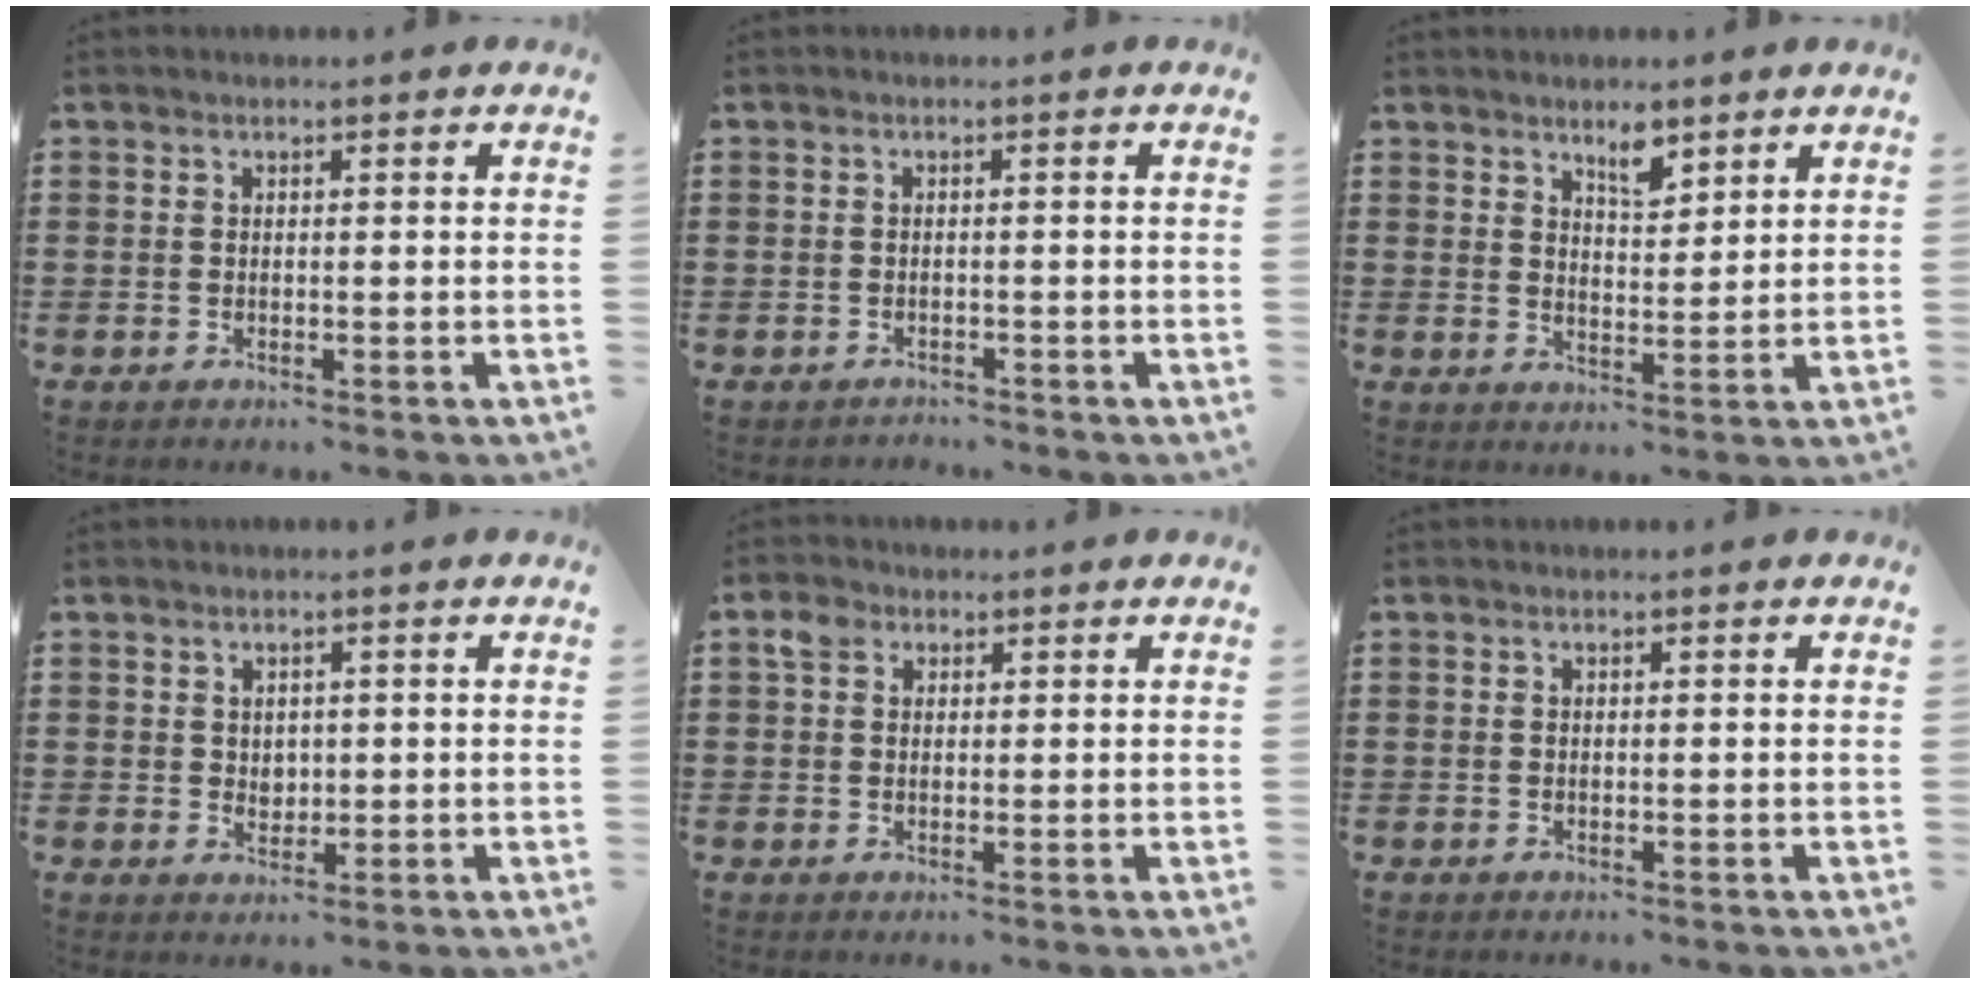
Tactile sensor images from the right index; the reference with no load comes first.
{"total": 0.9, "force": [-0.8, 0.4, -0.1], "torque": [0.000, 0.004, -0.020]}
{"total": 3.6, "force": [2.9, 1.3, 1.8], "torque": [-0.025, -0.003, 0.049]}
{"total": 1.7, "force": [0.7, 1.5, 0.6], "torque": [-0.017, 0.007, 0.012]}
{"total": 2.7, "force": [1.3, 2.1, 1.3], "torque": [-0.032, 0.009, 0.022]}
{"total": 0.0}